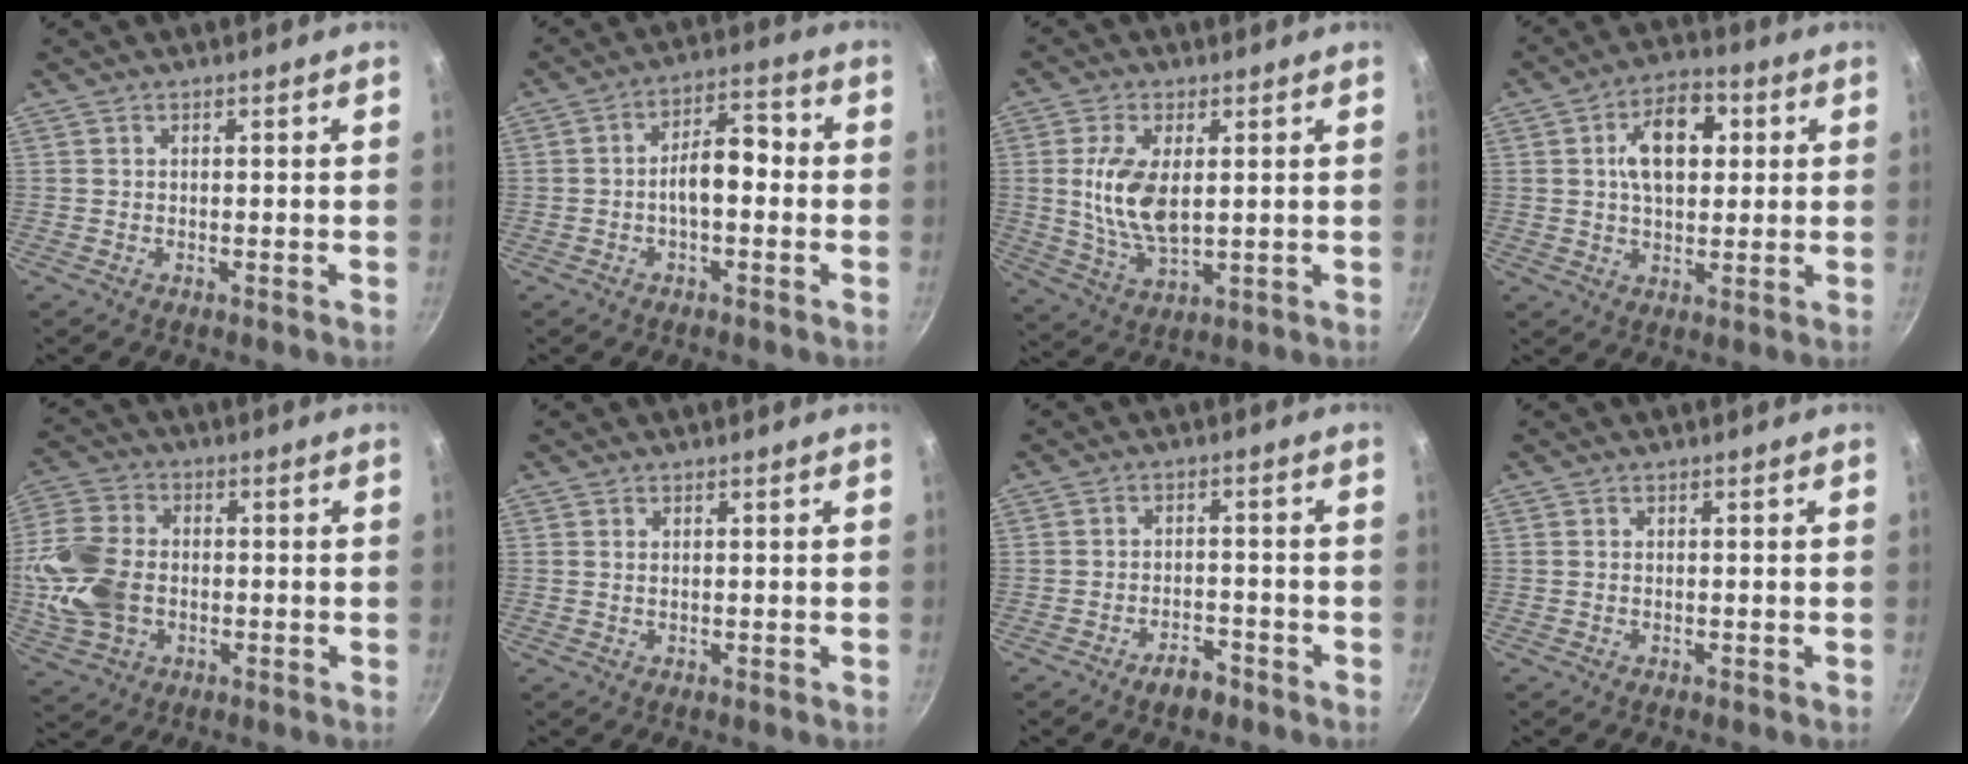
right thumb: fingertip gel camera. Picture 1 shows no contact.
{"total": 7.7, "force": [-1.2, 3.9, 6.5], "torque": [-0.083, 0.037, -0.027]}
{"total": 11.1, "force": [1.5, 5.5, 9.5], "torque": [-0.182, -0.012, 0.035]}
{"total": 11.5, "force": [2.5, 7.1, 8.7], "torque": [-0.108, 0.007, 0.030]}
{"total": 15.1, "force": [-1.4, 11.0, 10.3], "torque": [-0.205, 0.015, -0.030]}
{"total": 0.9, "force": [0.3, 0.5, 0.6], "torque": [-0.012, 0.001, 0.006]}
{"total": 4.3, "force": [-3.0, 2.2, 2.1], "torque": [-0.020, 0.028, -0.041]}
{"total": 0.0}